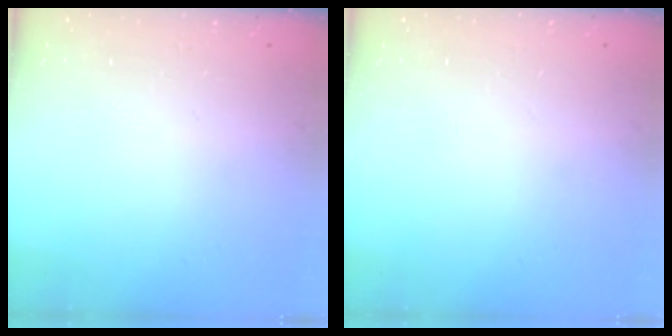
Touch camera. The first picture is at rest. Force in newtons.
{"total": 0.0}